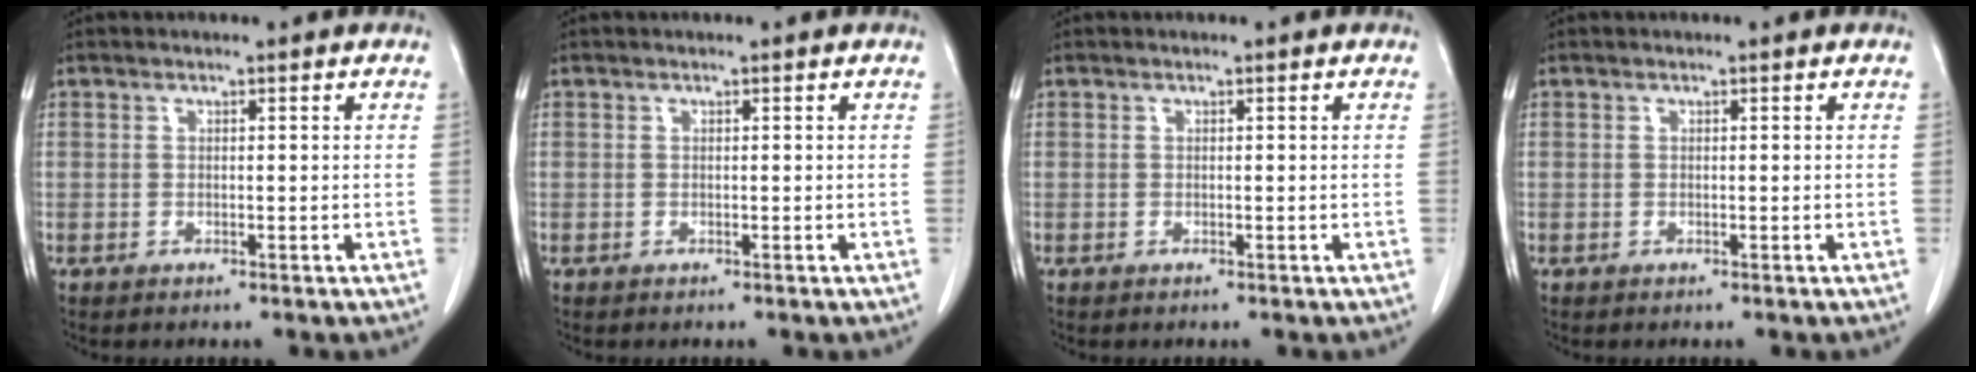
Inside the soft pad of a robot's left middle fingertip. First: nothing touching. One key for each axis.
{"total": 0.0}
{"total": 0.0}
{"total": 0.0}